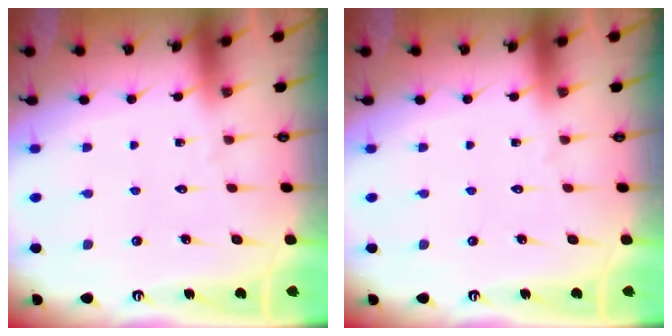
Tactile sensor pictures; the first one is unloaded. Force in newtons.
{"total": 0.0}